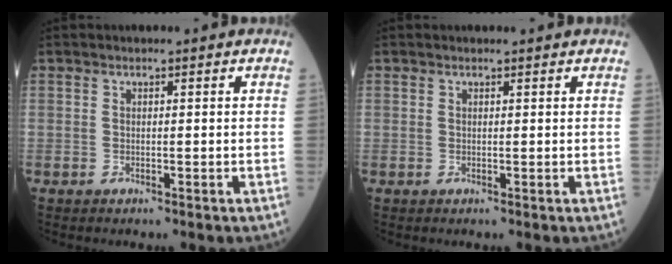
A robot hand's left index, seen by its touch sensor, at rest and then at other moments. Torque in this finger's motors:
{"motor_torque": [-0.25, -0.19, 0.01, 0.01]}